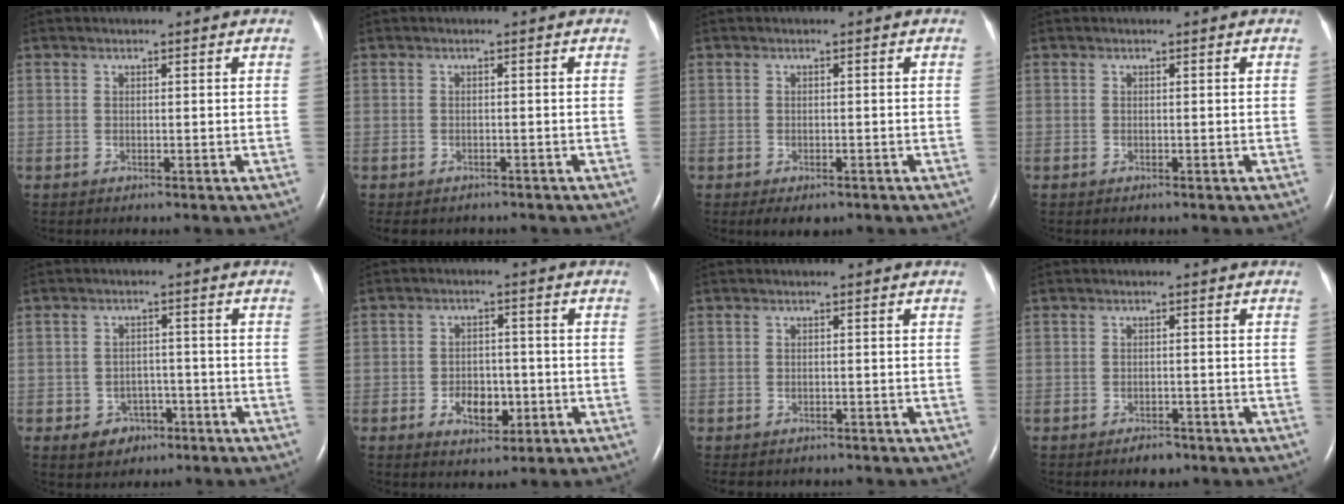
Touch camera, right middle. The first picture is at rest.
{"total": 5.7, "force": [-4.8, 2.6, 1.6], "torque": [-0.021, 0.000, -0.057]}
{"total": 2.9, "force": [-1.8, 1.5, 1.7], "torque": [-0.020, -0.003, -0.017]}
{"total": 0.0}
{"total": 4.3, "force": [-2.3, 3.4, 1.2], "torque": [-0.015, 0.012, -0.022]}
{"total": 5.1, "force": [-1.8, 3.2, 3.5], "torque": [-0.055, 0.004, -0.021]}
{"total": 6.1, "force": [-5.2, 2.5, 2.0], "torque": [-0.027, -0.001, -0.062]}
{"total": 2.1, "force": [-1.7, 1.0, 0.9], "torque": [-0.020, 0.000, -0.019]}